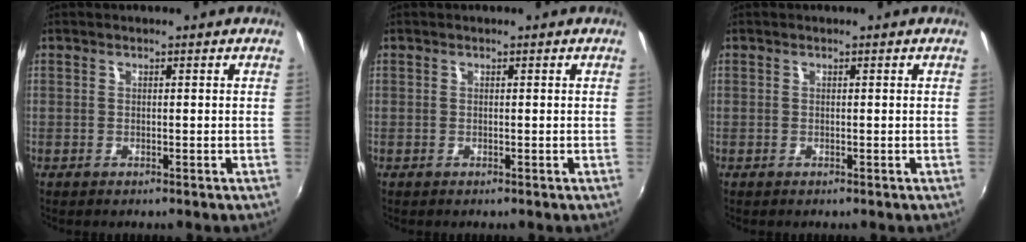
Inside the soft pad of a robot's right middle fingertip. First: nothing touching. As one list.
[{"total": 0.0}, {"total": 0.0}]